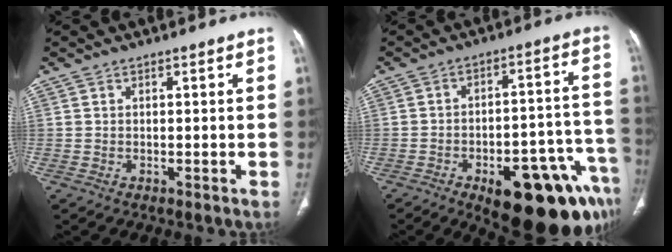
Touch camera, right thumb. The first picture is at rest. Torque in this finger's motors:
{"motor_torque": [3.52, 1.49, 1.30, -1.47, 0.39]}